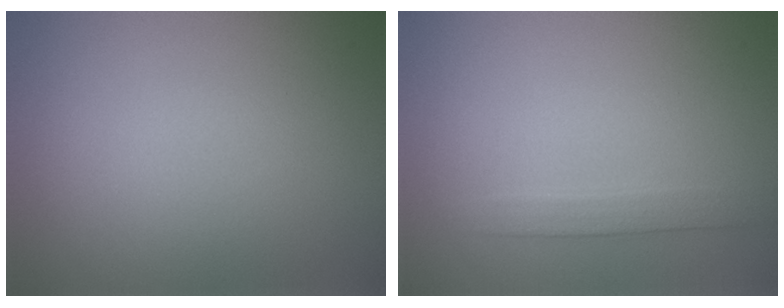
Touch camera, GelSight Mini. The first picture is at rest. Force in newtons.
{"total": 1.9, "press": 1.9, "slide": 0.1}